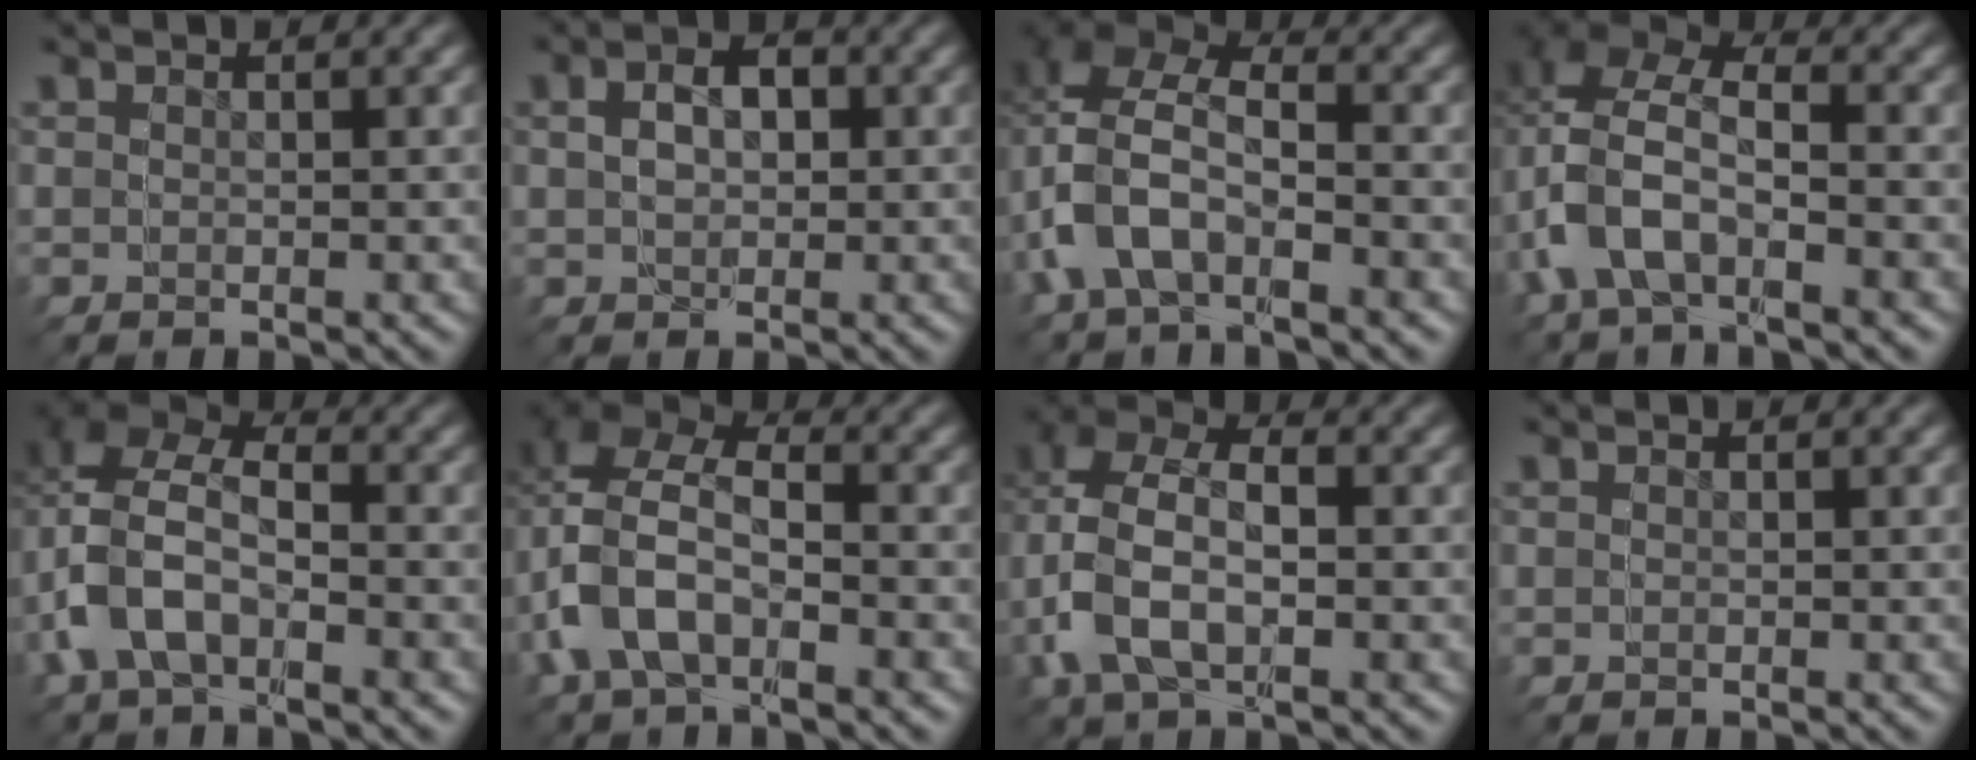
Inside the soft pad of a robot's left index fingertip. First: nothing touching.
{"total": 1.2, "force": [-0.4, 1.1, -0.3], "torque": [0.008, -0.012, -0.001]}
{"total": 9.0, "force": [-0.6, 7.2, 5.3], "torque": [-0.103, -0.010, -0.019]}
{"total": 7.2, "force": [-0.6, 5.6, 4.4], "torque": [-0.089, -0.009, -0.017]}
{"total": 11.4, "force": [-1.0, 9.8, 5.9], "torque": [-0.135, -0.012, -0.028]}
{"total": 10.2, "force": [-1.0, 8.4, 5.7], "torque": [-0.122, -0.012, -0.025]}
{"total": 5.9, "force": [0.0, 5.2, 2.7], "torque": [-0.091, -0.013, -0.007]}
{"total": 0.0}